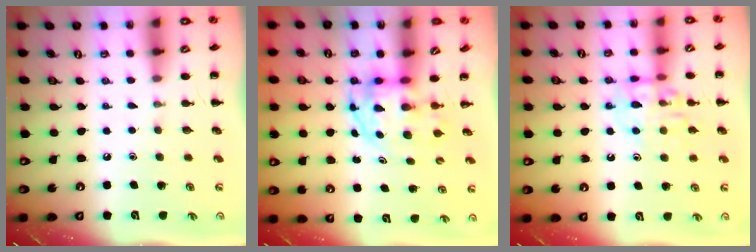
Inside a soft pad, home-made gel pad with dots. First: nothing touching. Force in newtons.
{"total": 3.8, "press": 3.7, "slide": 0.7}
{"total": 12.0, "press": 11.9, "slide": 1.3}